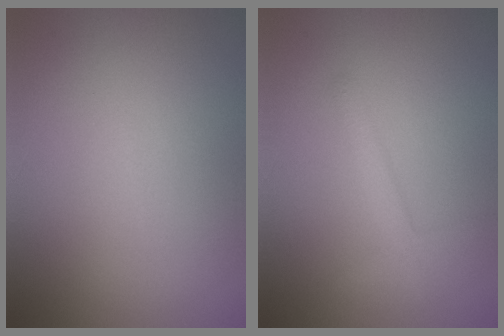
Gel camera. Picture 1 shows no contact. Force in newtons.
{"total": 1.8, "press": 1.8, "slide": 0.1}